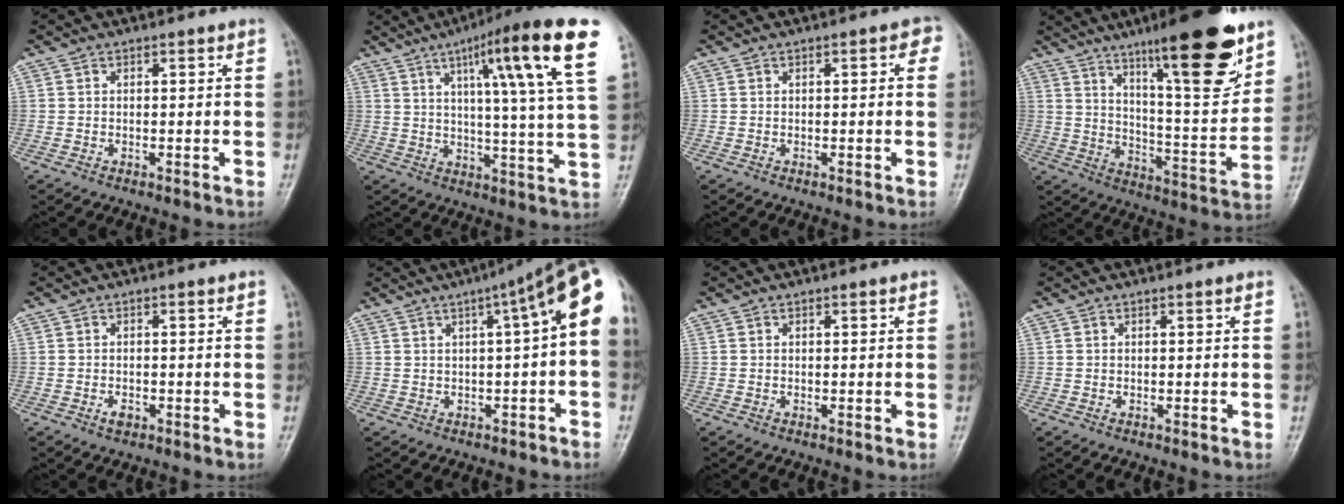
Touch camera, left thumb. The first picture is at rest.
{"total": 19.0, "force": [8.6, 1.8, 16.8], "torque": [-0.237, -0.021, 0.117]}
{"total": 2.8, "force": [0.7, 1.3, 2.3], "torque": [-0.015, 0.003, 0.000]}
{"total": 20.7, "force": [12.8, 3.9, 15.9], "torque": [-0.206, -0.067, 0.205]}
{"total": 1.6, "force": [-0.9, 1.1, 0.8], "torque": [-0.011, 0.003, -0.016]}
{"total": 11.9, "force": [2.1, 2.9, 11.4], "torque": [-0.142, 0.039, 0.017]}
{"total": 0.0}
{"total": 0.0}